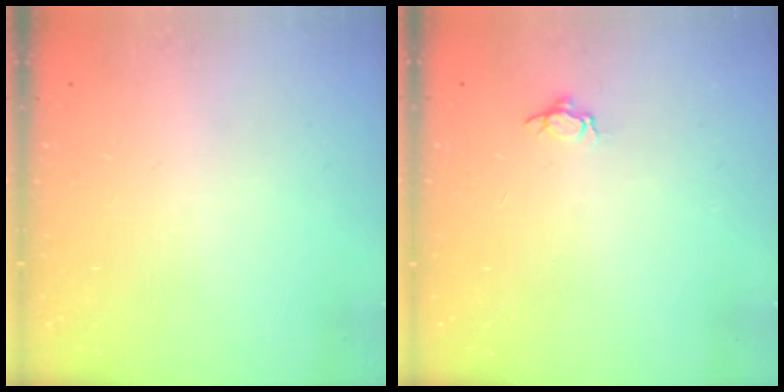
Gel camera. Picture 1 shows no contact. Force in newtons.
{"total": 4.0, "press": 4.0, "slide": 0.6}